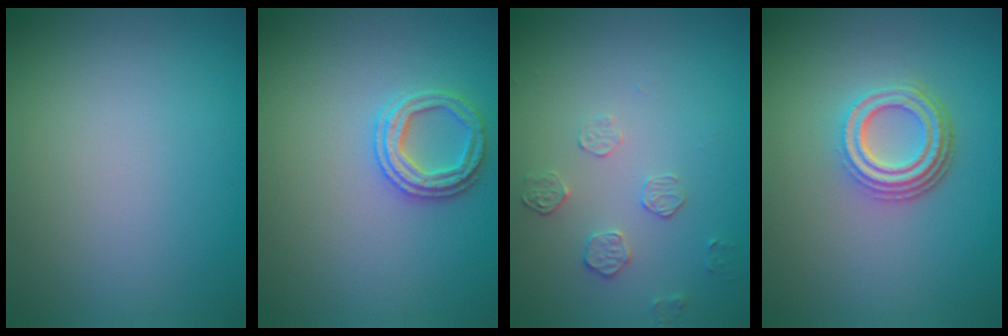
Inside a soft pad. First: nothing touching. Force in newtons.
{"total": 2.4, "press": 2.4, "slide": 0.1}
{"total": 1.7, "press": 1.0, "slide": 1.4}
{"total": 4.2, "press": 3.1, "slide": 2.9}